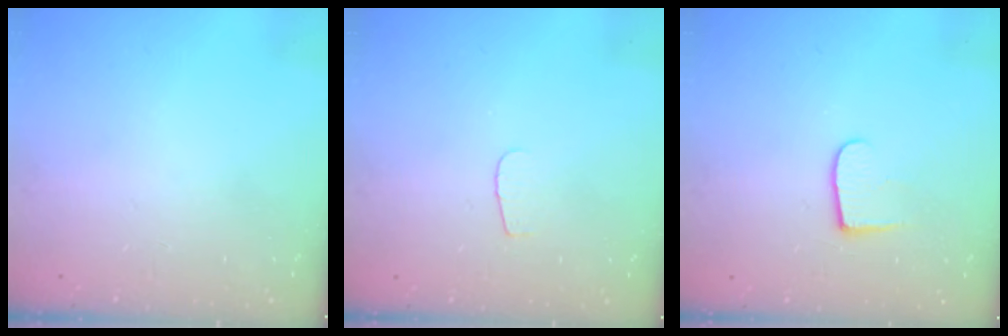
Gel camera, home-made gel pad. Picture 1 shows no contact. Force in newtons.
{"total": 3.6, "press": 3.5, "slide": 0.4}
{"total": 6.6, "press": 6.6, "slide": 0.6}